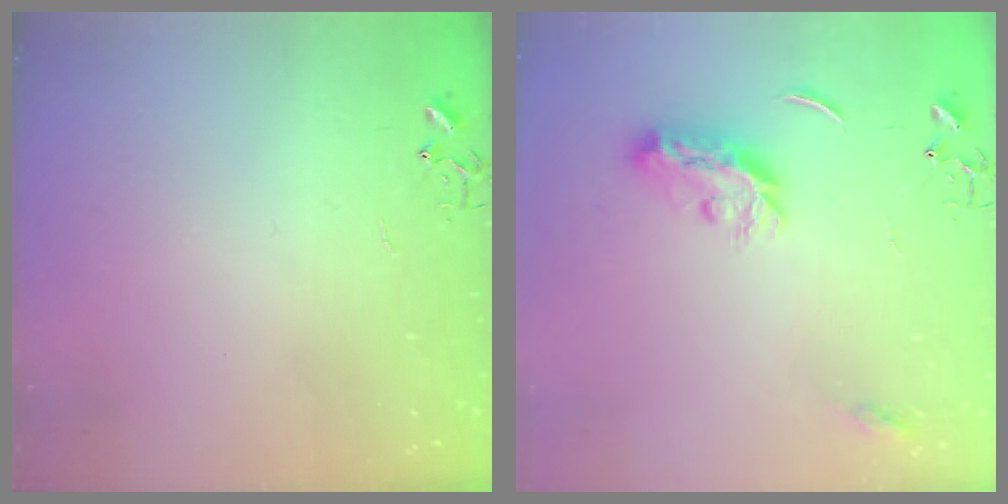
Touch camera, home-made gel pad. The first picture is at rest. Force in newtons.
{"total": 9.9, "press": 9.9, "slide": 0.3}